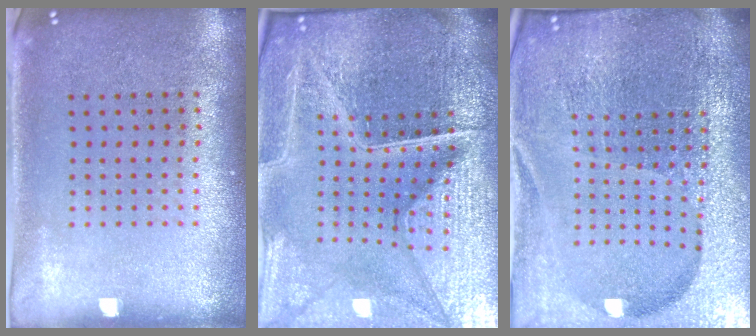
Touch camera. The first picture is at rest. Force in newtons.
{"total": 6.8, "press": 6.0, "slide": 3.2}
{"total": 6.8, "press": 5.9, "slide": 3.5}